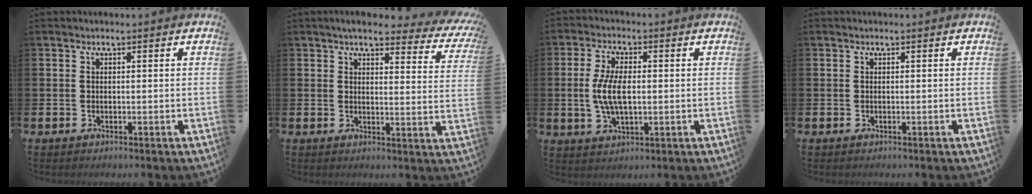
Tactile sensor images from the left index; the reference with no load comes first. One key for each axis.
{"total": 4.4, "fx": 3.9, "fy": 1.2, "fz": 1.8, "tx": -0.032, "ty": -0.027, "tz": 0.061}
{"total": 6.5, "fx": 0.2, "fy": 3.0, "fz": 5.7, "tx": -0.118, "ty": 0.005, "tz": -0.001}
{"total": 0.0}